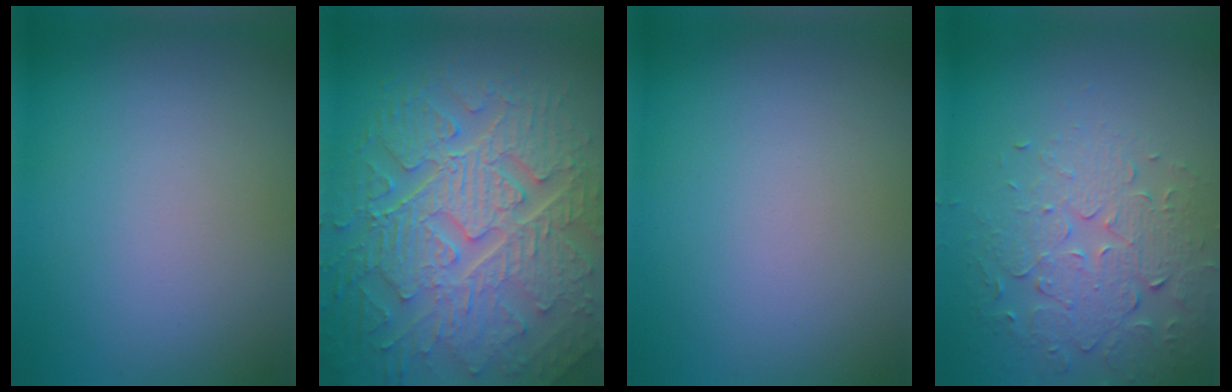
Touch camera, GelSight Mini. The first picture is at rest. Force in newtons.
{"total": 10.6, "press": 7.0, "slide": 7.9}
{"total": 0.0}
{"total": 4.1, "press": 3.5, "slide": 2.2}